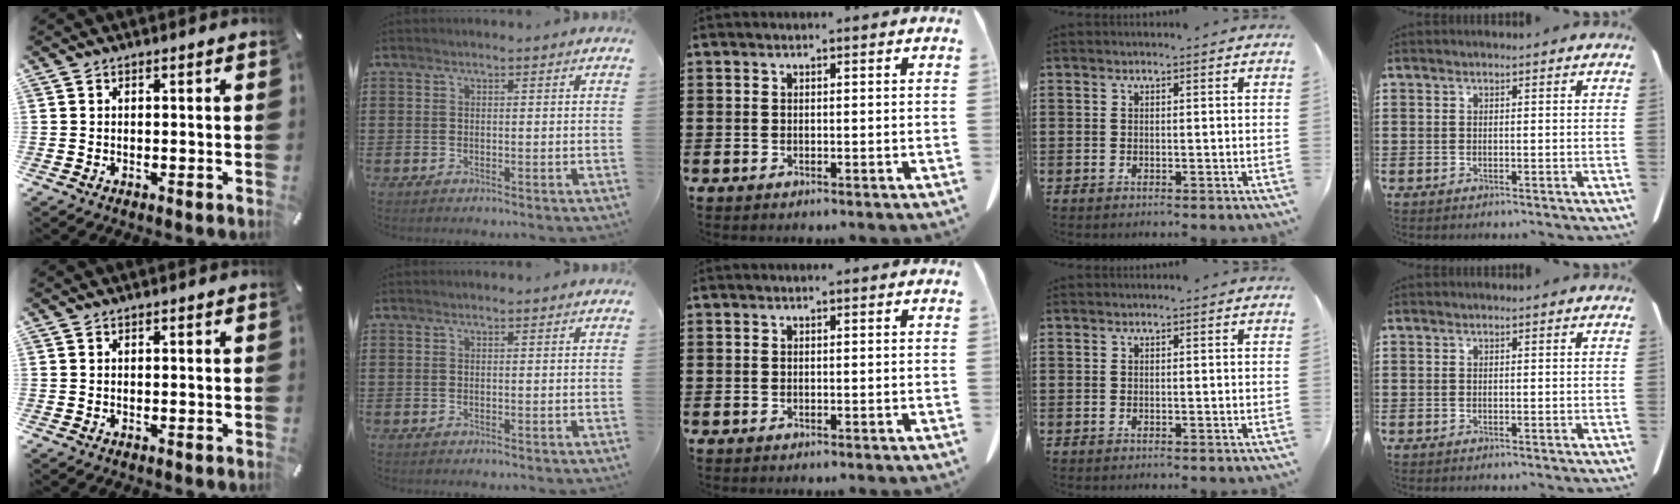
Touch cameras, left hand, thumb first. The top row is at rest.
{}